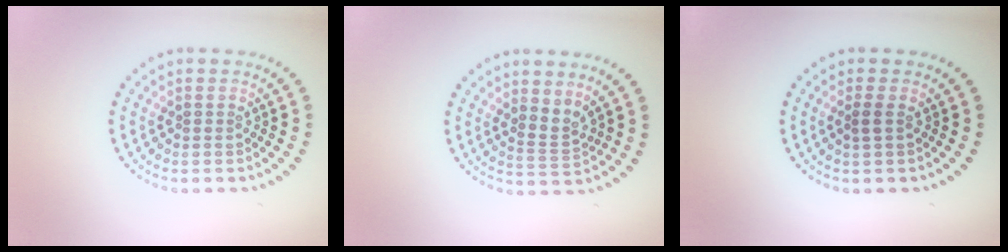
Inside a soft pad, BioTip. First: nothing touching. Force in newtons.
{"total": 2.1, "press": 1.4, "slide": 1.6}
{"total": 0.9, "press": 0.8, "slide": 0.5}